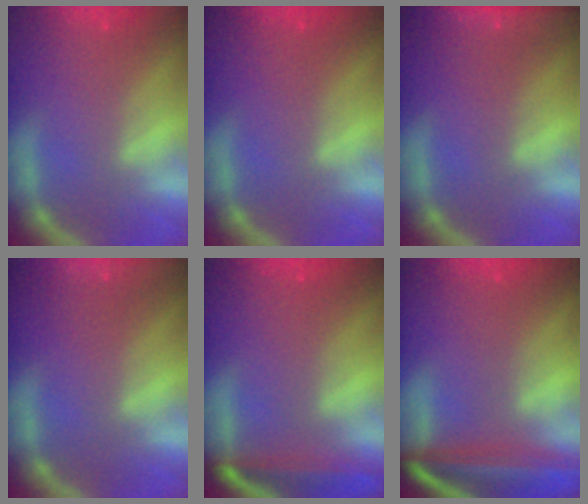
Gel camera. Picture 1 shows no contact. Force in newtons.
{"total": 0.0}
{"total": 5.5}
{"total": 9.0}
{"total": 5.5}
{"total": 10.1}